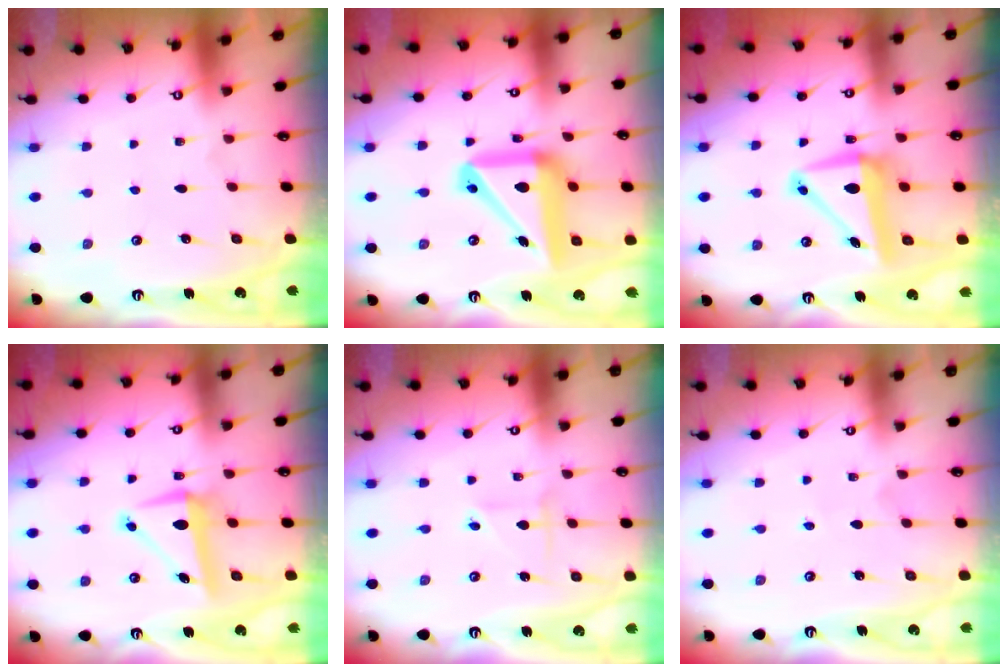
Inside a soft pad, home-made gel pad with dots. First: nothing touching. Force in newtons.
{"total": 18.6, "press": 18.4, "slide": 2.6}
{"total": 8.2, "press": 8.0, "slide": 1.6}
{"total": 8.0, "press": 7.9, "slide": 1.4}
{"total": 2.4, "press": 2.4, "slide": 0.2}
{"total": 2.8, "press": 2.7, "slide": 0.3}